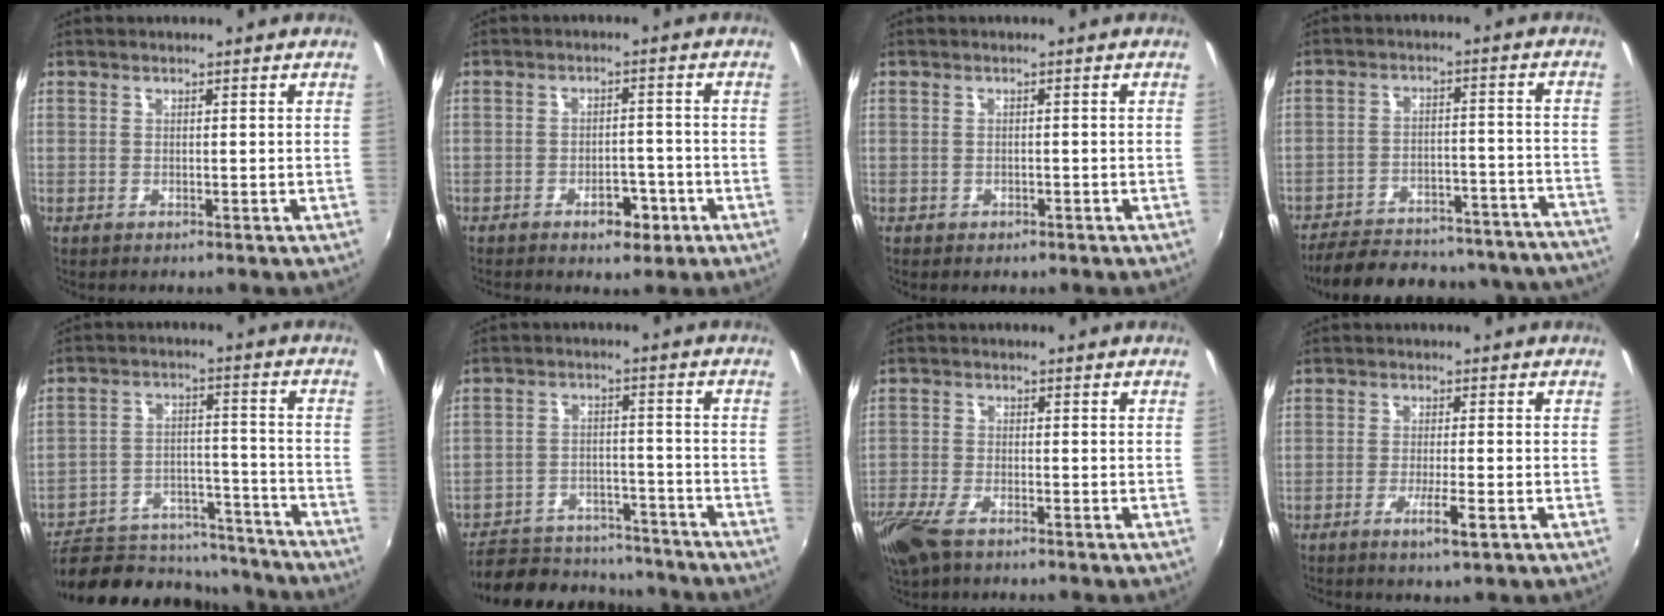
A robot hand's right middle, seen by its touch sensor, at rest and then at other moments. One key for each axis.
{"total": 4.6, "fx": -2.6, "fy": 2.4, "fz": 2.9, "tx": -0.050, "ty": 0.005, "tz": -0.029}
{"total": 1.5, "fx": -0.8, "fy": 1.2, "fz": 0.4, "tx": -0.012, "ty": -0.003, "tz": -0.008}
{"total": 31.9, "fx": -28.5, "fy": 8.9, "fz": 11.1, "tx": -0.193, "ty": 0.021, "tz": -0.347}
{"total": 22.5, "fx": -19.1, "fy": 8.7, "fz": 8.1, "tx": -0.161, "ty": 0.017, "tz": -0.250}
{"total": 18.9, "fx": -16.1, "fy": 7.4, "fz": 6.8, "tx": -0.152, "ty": 0.013, "tz": -0.214}
{"total": 8.4, "fx": -5.7, "fy": 3.3, "fz": 5.2, "tx": -0.135, "ty": -0.026, "tz": -0.113}
{"total": 3.7, "fx": -1.7, "fy": -0.1, "fz": 3.3, "tx": -0.063, "ty": -0.007, "tz": -0.030}